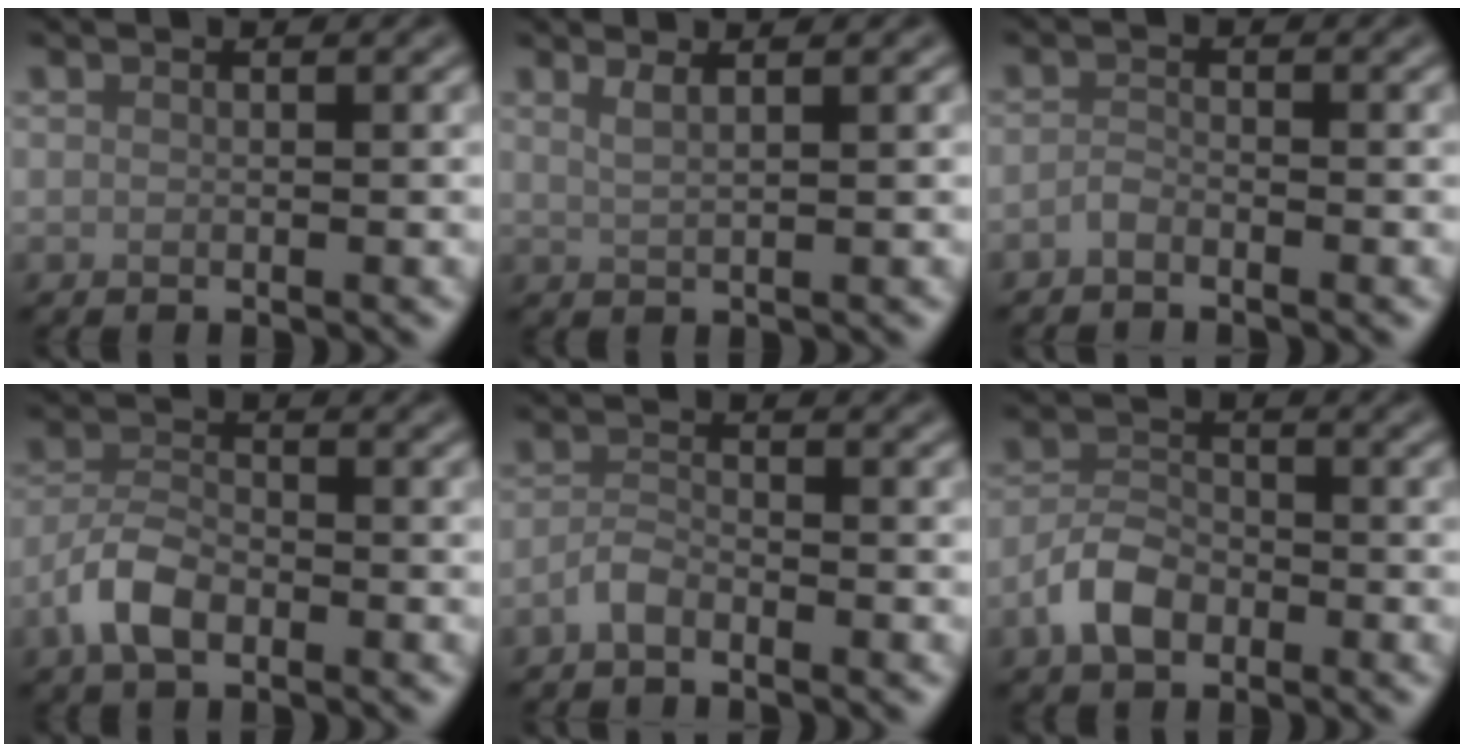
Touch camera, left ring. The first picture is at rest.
{"total": 1.8, "force": [1.2, 0.7, 1.3], "torque": [-0.013, 0.003, 0.012]}
{"total": 1.0, "force": [-0.8, 0.3, 0.5], "torque": [-0.011, 0.000, -0.019]}
{"total": 3.8, "force": [-2.0, 1.9, 2.5], "torque": [-0.049, 0.005, -0.048]}
{"total": 1.7, "force": [-1.3, 0.6, 0.8], "torque": [-0.018, 0.004, -0.031]}
{"total": 3.6, "force": [-1.9, 2.1, 2.1], "torque": [-0.036, 0.006, -0.045]}